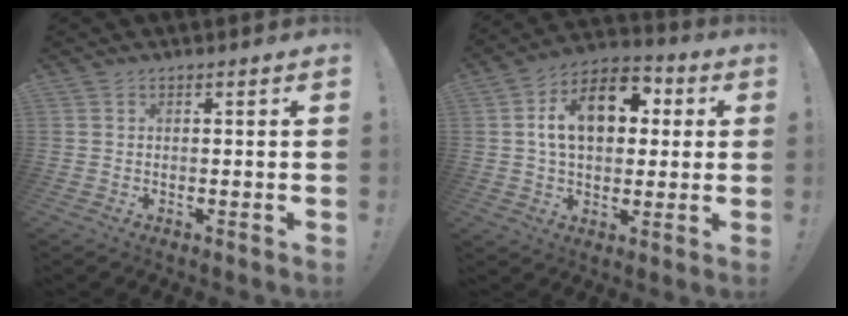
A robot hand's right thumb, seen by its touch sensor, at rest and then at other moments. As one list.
[{"total": 15.6, "force": [3.4, 10.2, 11.2], "torque": [-0.175, 0.002, 0.061]}]